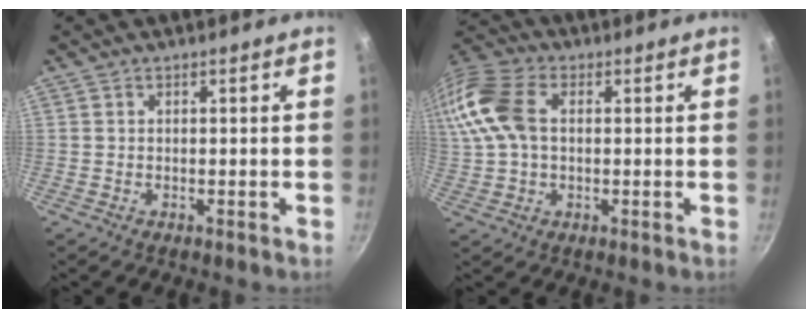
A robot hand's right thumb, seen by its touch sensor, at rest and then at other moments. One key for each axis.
{"total": 16.2, "fx": 2.7, "fy": 10.9, "fz": 11.7, "tx": -0.265, "ty": 0.033, "tz": 0.040}